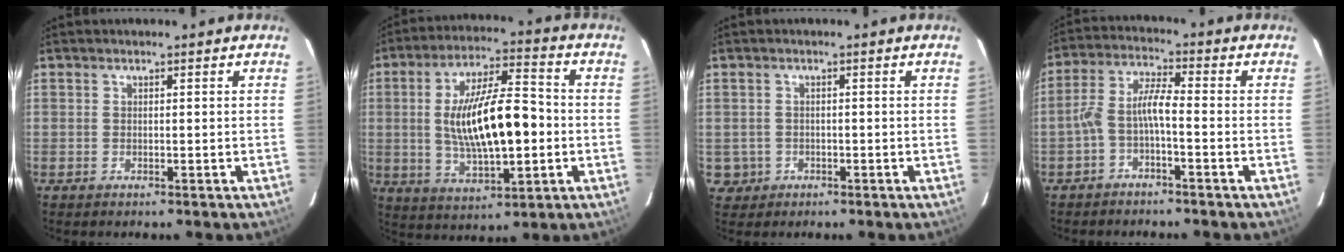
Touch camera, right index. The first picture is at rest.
{"total": 16.6, "force": [-0.9, 5.6, 15.6], "torque": [-0.281, 0.006, -0.006]}
{"total": 3.3, "force": [-0.7, 3.2, 0.3], "torque": [-0.010, 0.010, -0.003]}
{"total": 5.4, "force": [-2.3, 1.2, 4.8], "torque": [-0.112, 0.018, -0.044]}